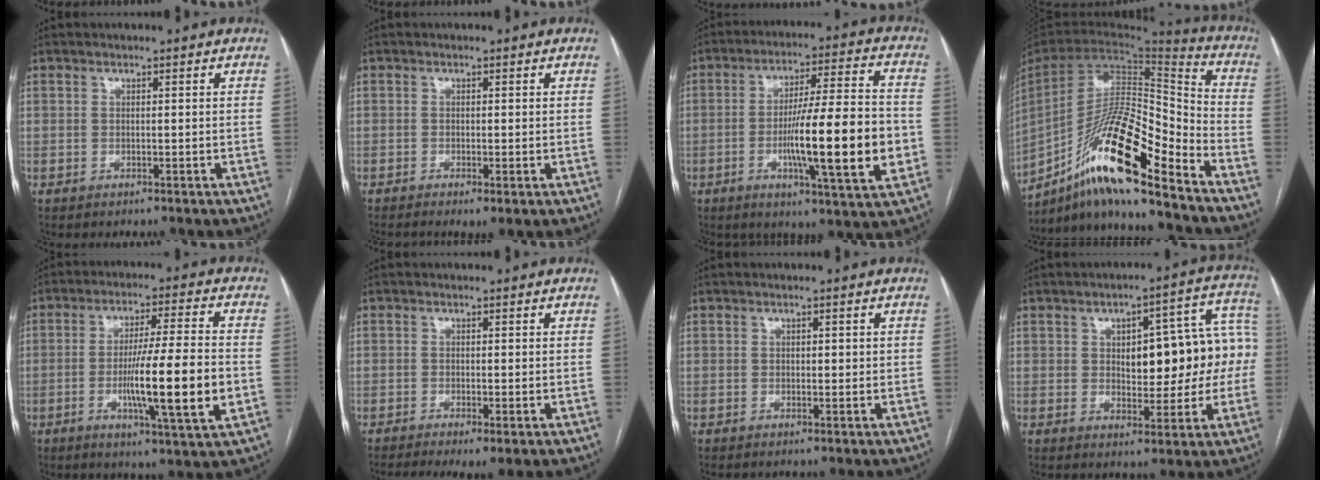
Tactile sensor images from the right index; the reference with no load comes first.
{"total": 2.8, "force": [-1.3, 0.5, 2.4], "torque": [-0.038, -0.009, -0.018]}
{"total": 17.6, "force": [-3.4, 1.2, 17.2], "torque": [-0.267, -0.001, -0.051]}
{"total": 20.2, "force": [-13.6, 2.1, 14.8], "torque": [-0.293, 0.000, -0.249]}
{"total": 14.1, "force": [-2.8, 0.1, 13.8], "torque": [-0.229, -0.009, -0.048]}
{"total": 6.2, "force": [-3.9, 1.0, 4.7], "torque": [-0.075, -0.016, -0.065]}
{"total": 1.3, "force": [0.2, 0.8, 1.1], "torque": [-0.012, 0.001, 0.001]}
{"total": 14.2, "force": [0.7, 5.6, 13.0], "torque": [-0.151, 0.045, 0.018]}